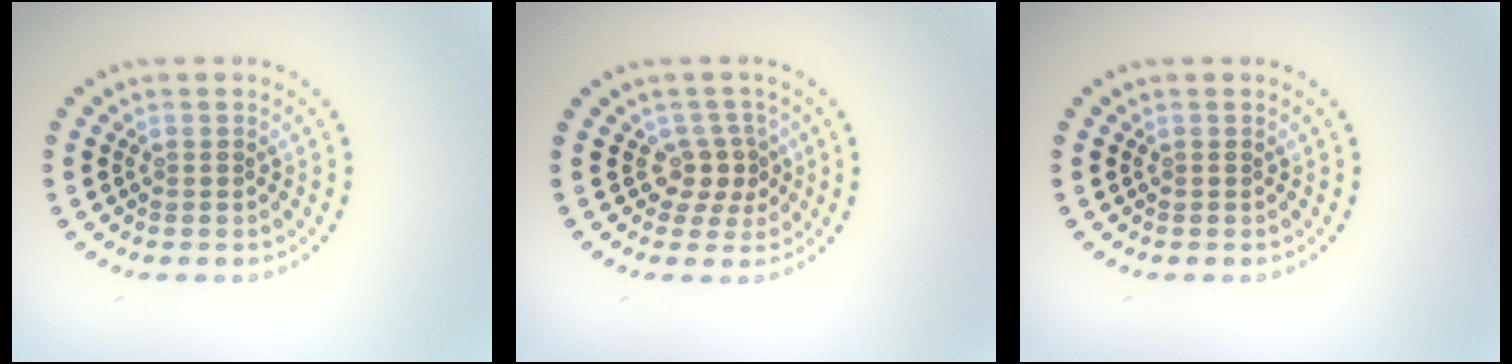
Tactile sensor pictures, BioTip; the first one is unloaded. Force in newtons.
{"total": 2.4, "press": 1.8, "slide": 1.7}
{"total": 0.0}